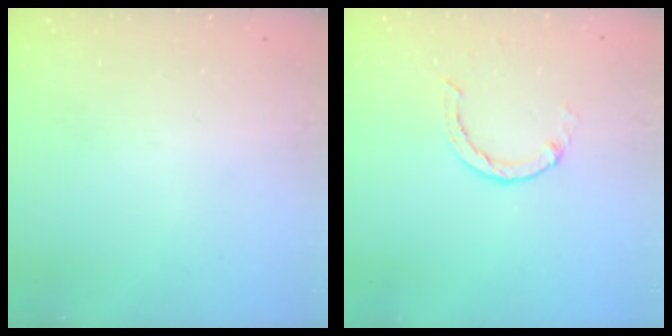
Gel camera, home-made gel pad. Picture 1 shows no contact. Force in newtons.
{"total": 1.8, "press": 1.8, "slide": 0.2}